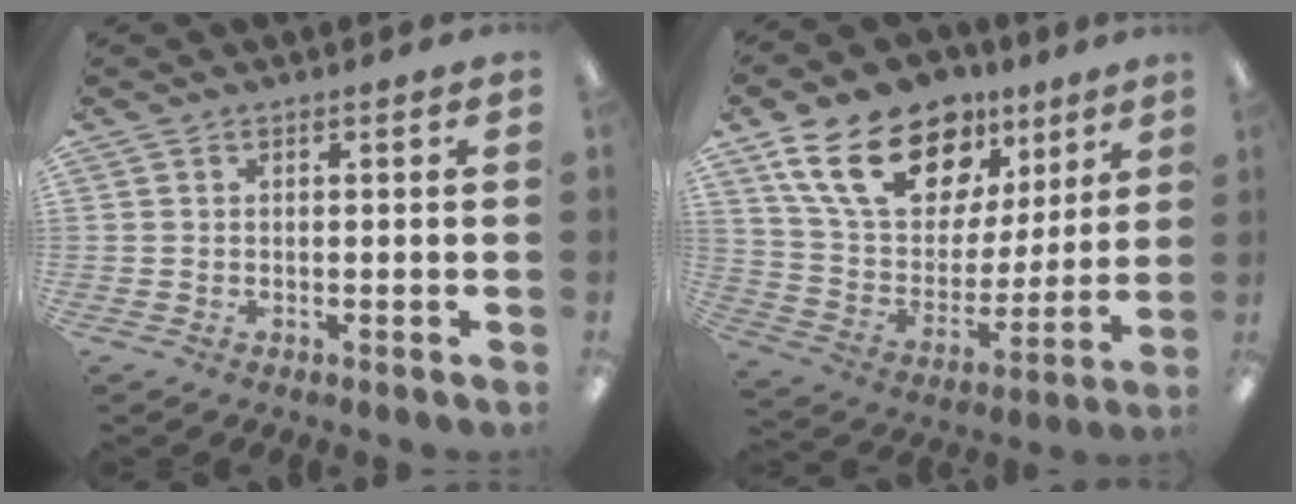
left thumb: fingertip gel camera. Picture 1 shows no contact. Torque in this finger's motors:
{"motor_torque": [0.31, 0.80, 1.50, -1.27, 0.31]}